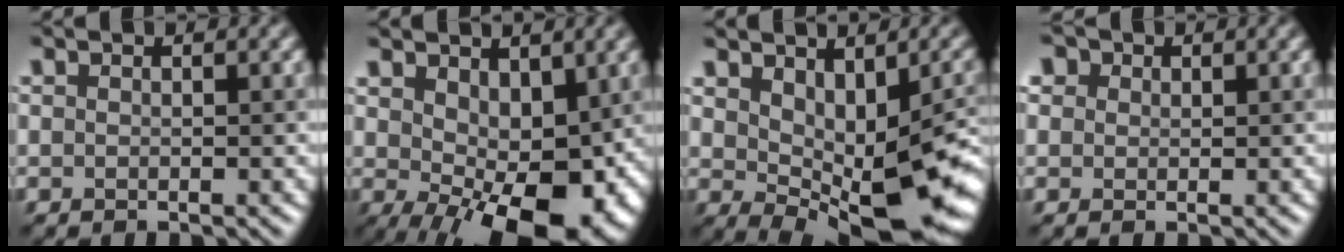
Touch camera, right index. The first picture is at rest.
{"total": 11.7, "force": [-1.3, 6.3, 9.7], "torque": [-0.145, -0.017, 0.006]}
{"total": 11.6, "force": [-0.7, 5.6, 10.1], "torque": [-0.152, -0.015, 0.009]}
{"total": 2.0, "force": [1.3, 1.4, 0.4], "torque": [-0.006, 0.014, 0.007]}